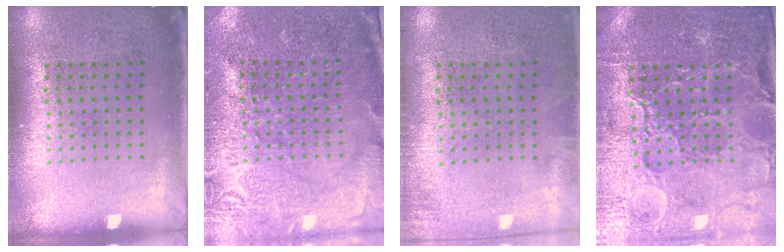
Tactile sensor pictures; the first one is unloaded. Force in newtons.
{"total": 3.2, "press": 3.1, "slide": 0.5}
{"total": 0.9, "press": 0.9, "slide": 0.2}
{"total": 4.3, "press": 4.1, "slide": 1.3}